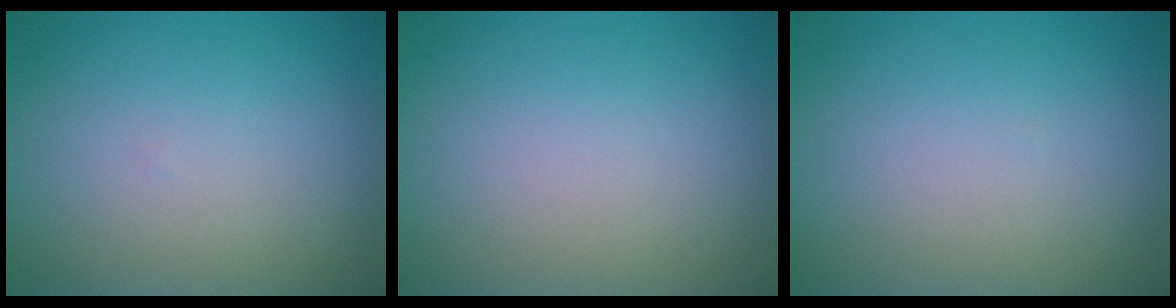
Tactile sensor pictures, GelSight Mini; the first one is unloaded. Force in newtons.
{"total": 0.0}
{"total": 0.0}